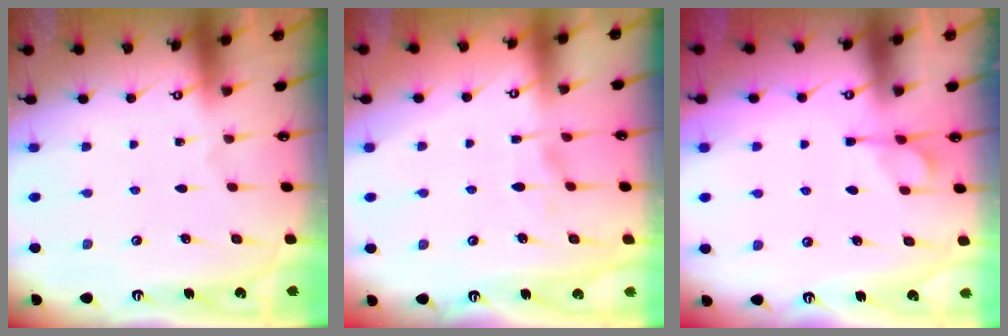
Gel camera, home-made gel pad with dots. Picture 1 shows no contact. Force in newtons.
{"total": 1.3, "press": 0.8, "slide": 1.0}
{"total": 1.1, "press": 0.1, "slide": 1.1}